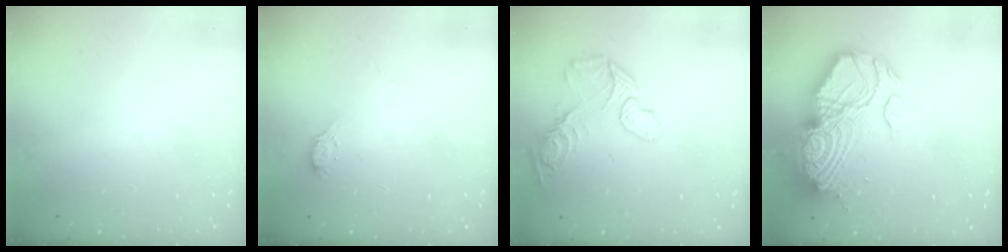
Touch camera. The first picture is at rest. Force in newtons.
{"total": 4.5, "press": 4.5, "slide": 0.5}
{"total": 11.9, "press": 11.5, "slide": 2.8}
{"total": 22.8, "press": 22.6, "slide": 2.8}